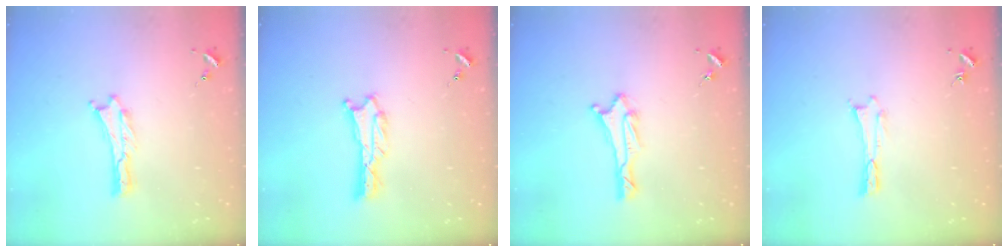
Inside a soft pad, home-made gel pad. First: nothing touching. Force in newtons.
{"total": 0.9, "press": 0.9, "slide": 0.1}
{"total": 2.0, "press": 1.8, "slide": 0.8}
{"total": 0.0}